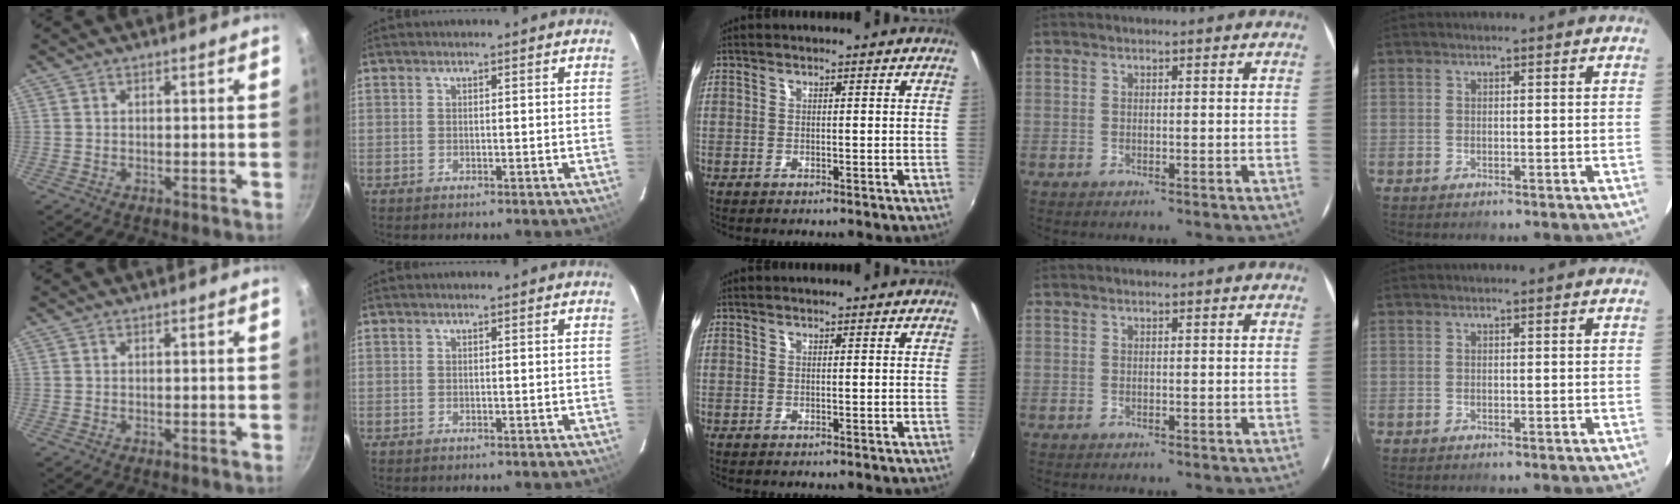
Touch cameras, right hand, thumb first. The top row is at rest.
{}